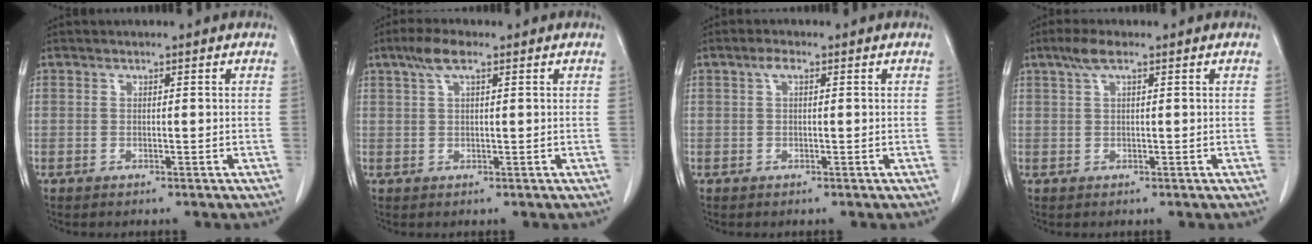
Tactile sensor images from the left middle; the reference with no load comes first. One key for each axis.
{"total": 3.8, "fx": 2.2, "fy": 0.8, "fz": 3.0, "tx": -0.067, "ty": 0.015, "tz": 0.044}
{"total": 1.4, "fx": 0.5, "fy": 0.5, "fz": 1.2, "tx": -0.023, "ty": 0.007, "tz": 0.009}
{"total": 2.8, "fx": 1.6, "fy": 0.4, "fz": 2.2, "tx": -0.052, "ty": 0.015, "tz": 0.033}